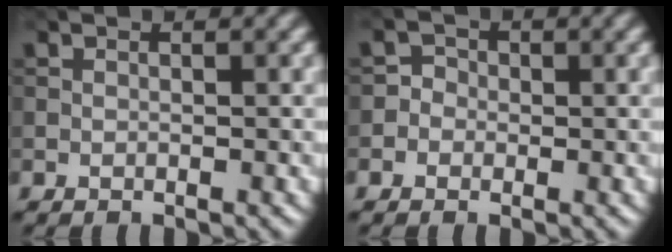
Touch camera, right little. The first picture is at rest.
{"total": 1.2, "force": [-0.8, 0.9, -0.2], "torque": [0.015, 0.004, -0.010]}